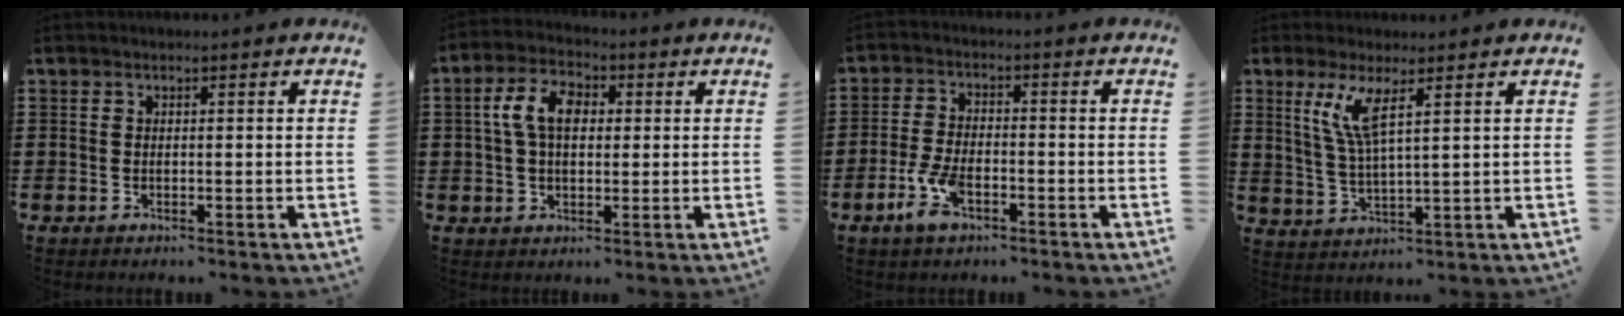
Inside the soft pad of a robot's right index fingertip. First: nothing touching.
{"total": 6.9, "force": [1.0, 4.1, 5.4], "torque": [-0.121, 0.017, 0.012]}
{"total": 5.6, "force": [-2.7, 2.5, 4.3], "torque": [-0.104, -0.005, -0.055]}
{"total": 6.0, "force": [2.9, 0.8, 5.1], "torque": [-0.112, 0.000, 0.049]}